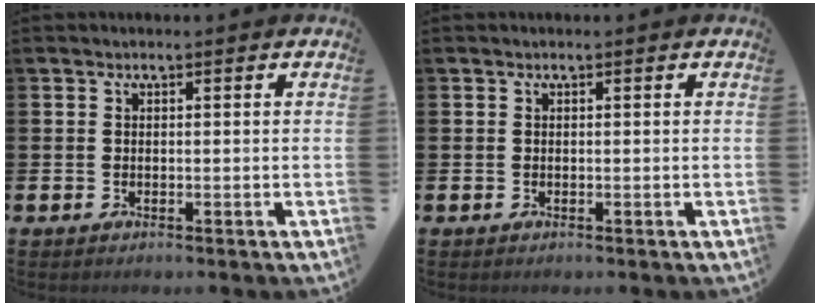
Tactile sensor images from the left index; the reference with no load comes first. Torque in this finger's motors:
{"motor_torque": [0.56, -1.03, -0.07, -0.01]}